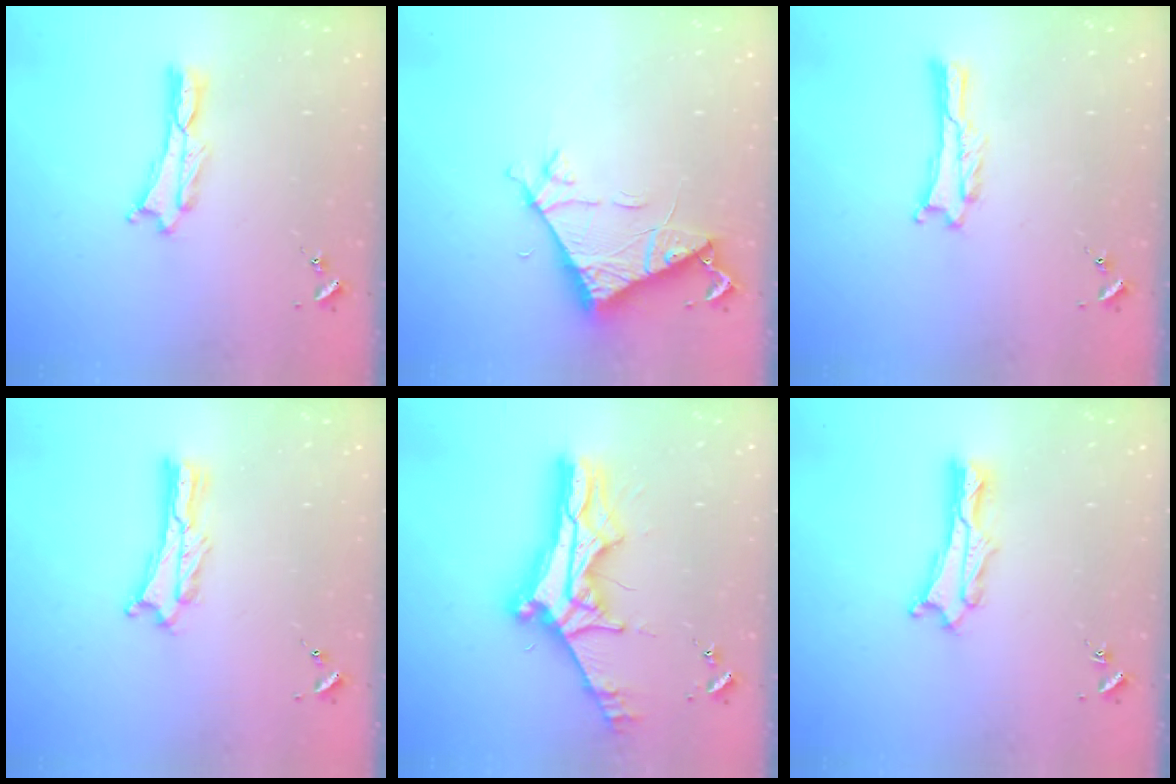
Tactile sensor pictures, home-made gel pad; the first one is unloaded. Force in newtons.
{"total": 6.9, "press": 6.9, "slide": 0.5}
{"total": 0.5, "press": 0.5, "slide": 0.1}
{"total": 1.3, "press": 1.3, "slide": 0.3}
{"total": 12.0, "press": 11.9, "slide": 1.1}
{"total": 1.5, "press": 1.4, "slide": 0.2}